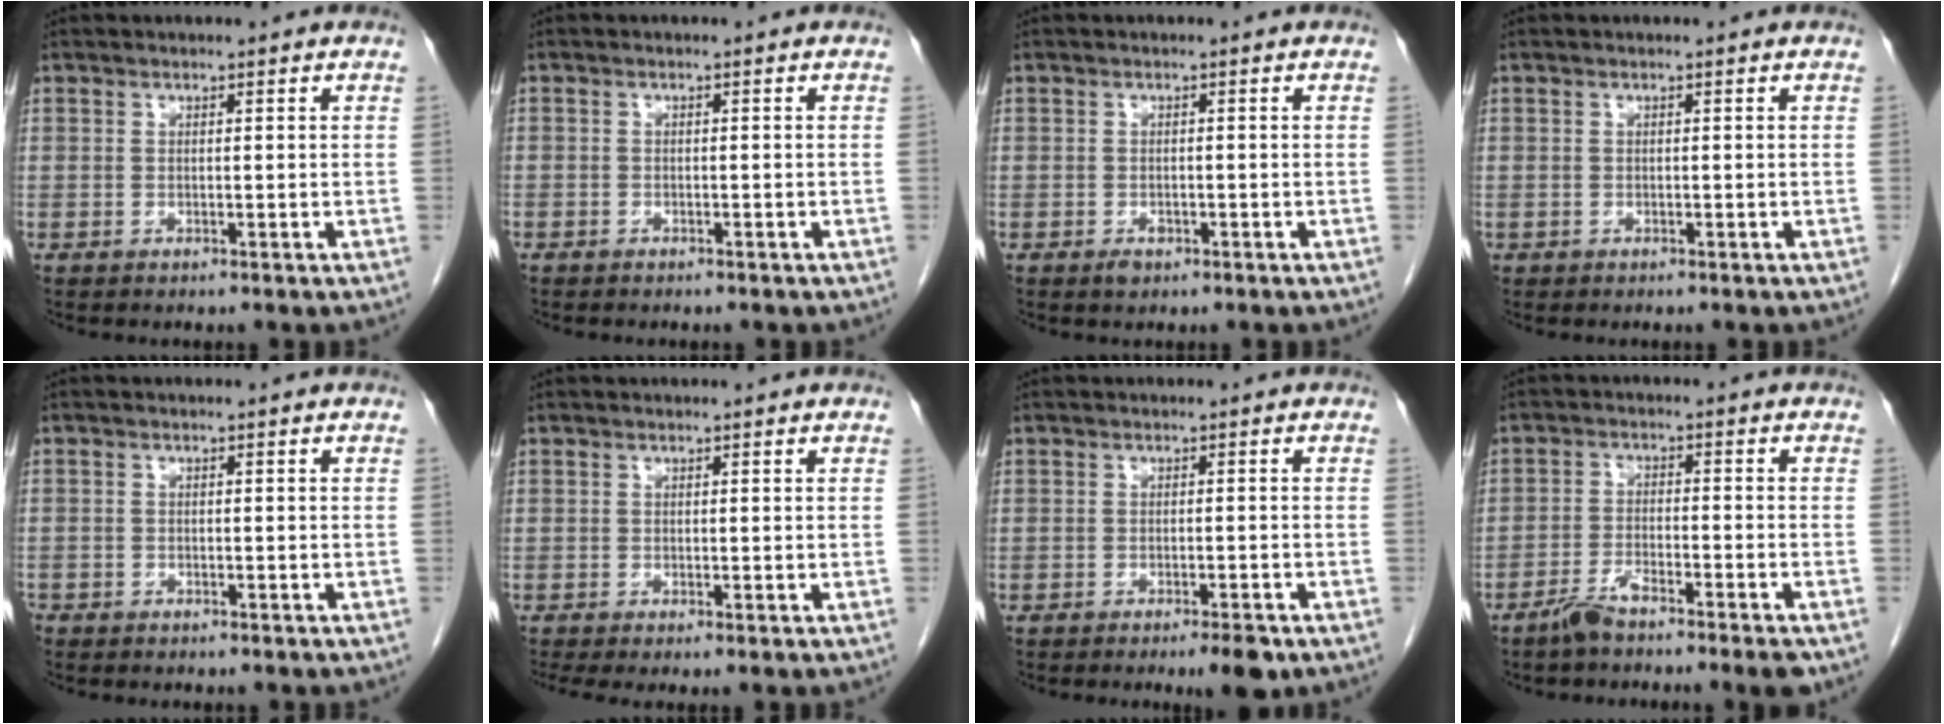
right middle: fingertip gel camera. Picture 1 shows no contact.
{"total": 1.0, "force": [-0.8, 0.5, 0.3], "torque": [-0.011, 0.000, -0.012]}
{"total": 1.3, "force": [-0.8, 0.8, 0.8], "torque": [-0.013, 0.001, -0.008]}
{"total": 0.0}
{"total": 2.1, "force": [-1.8, 1.1, 0.6], "torque": [-0.017, -0.002, -0.026]}
{"total": 1.9, "force": [-1.0, 0.5, 1.5], "torque": [-0.028, -0.009, -0.019]}
{"total": 3.4, "force": [-2.3, 0.6, 2.5], "torque": [-0.032, -0.003, -0.029]}
{"total": 5.9, "force": [-4.6, 0.3, 3.6], "torque": [-0.063, -0.008, -0.083]}